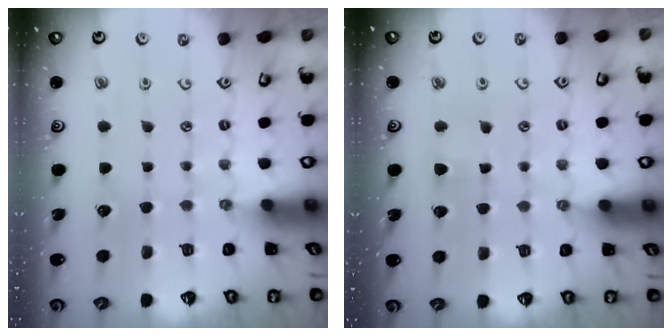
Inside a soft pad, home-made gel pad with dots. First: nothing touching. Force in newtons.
{"total": 3.9, "press": 3.9, "slide": 0.6}